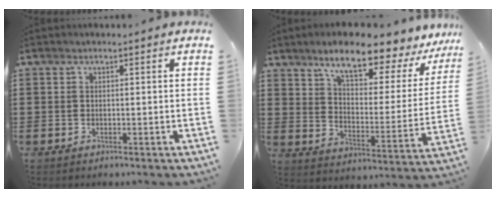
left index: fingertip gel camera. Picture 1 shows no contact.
{"total": 9.5, "force": [7.7, 1.9, 5.4], "torque": [-0.105, -0.050, 0.122]}